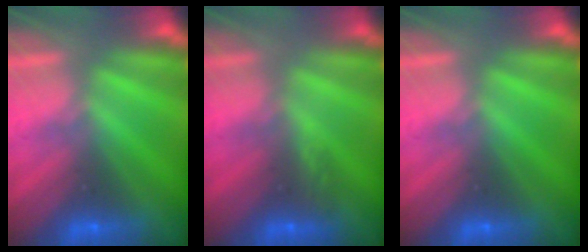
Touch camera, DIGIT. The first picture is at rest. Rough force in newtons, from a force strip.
{"total": 2.8}
{"total": 0.0}